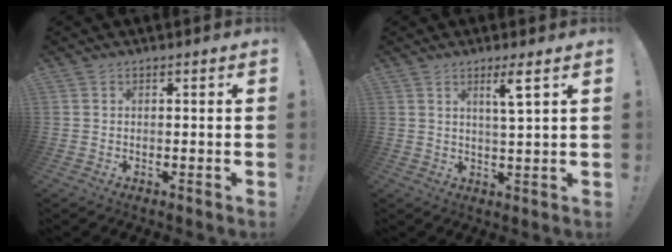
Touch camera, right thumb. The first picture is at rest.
{"total": 5.4, "force": [2.8, -0.2, 4.6], "torque": [-0.066, -0.011, 0.038]}